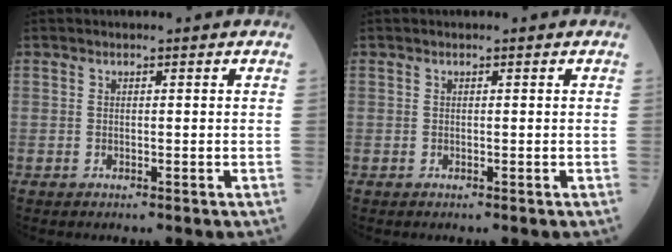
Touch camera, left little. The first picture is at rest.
{"total": 0.0}